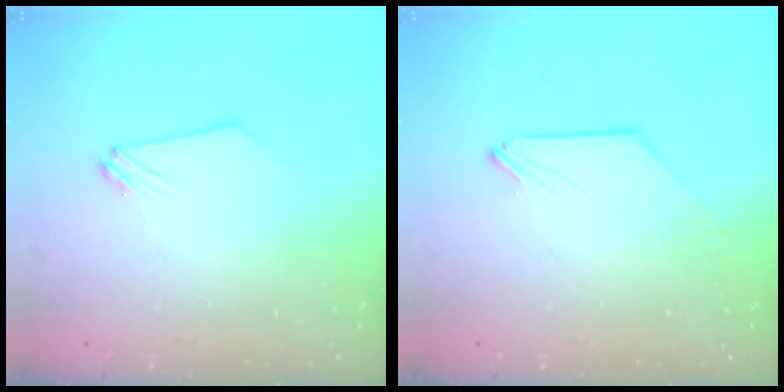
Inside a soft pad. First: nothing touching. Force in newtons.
{"total": 0.0}